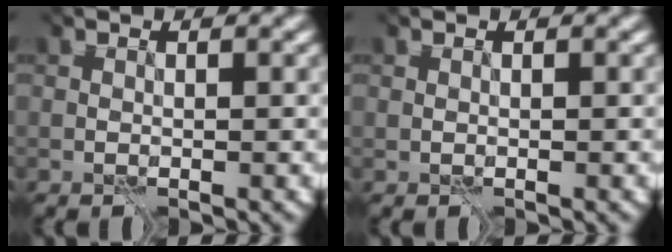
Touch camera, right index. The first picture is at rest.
{"total": 0.0}